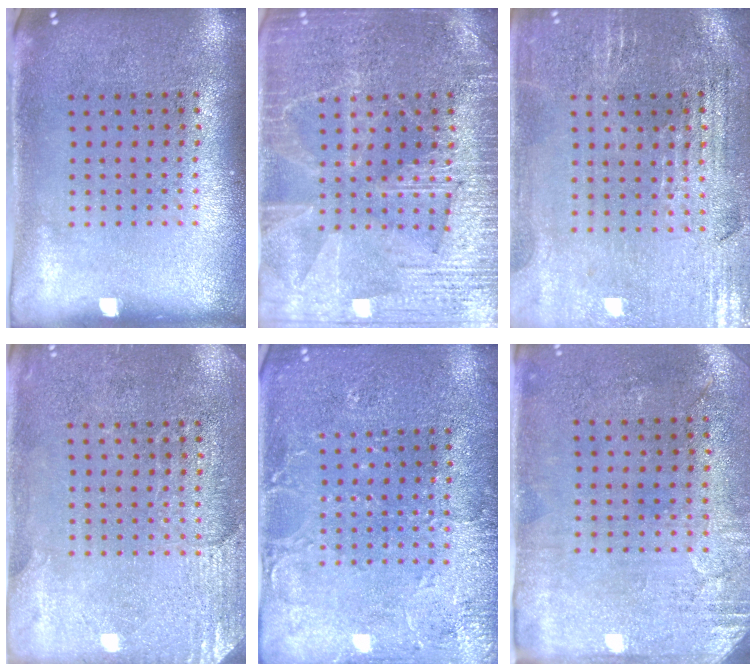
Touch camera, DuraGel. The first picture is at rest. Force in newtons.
{"total": 3.6, "press": 3.5, "slide": 0.6}
{"total": 1.3, "press": 1.3, "slide": 0.3}
{"total": 2.7, "press": 2.5, "slide": 1.1}
{"total": 3.4, "press": 3.3, "slide": 0.4}
{"total": 2.9, "press": 2.4, "slide": 1.6}